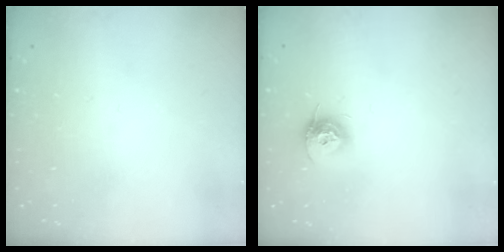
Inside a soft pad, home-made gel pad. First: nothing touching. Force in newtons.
{"total": 8.7, "press": 8.7, "slide": 0.2}